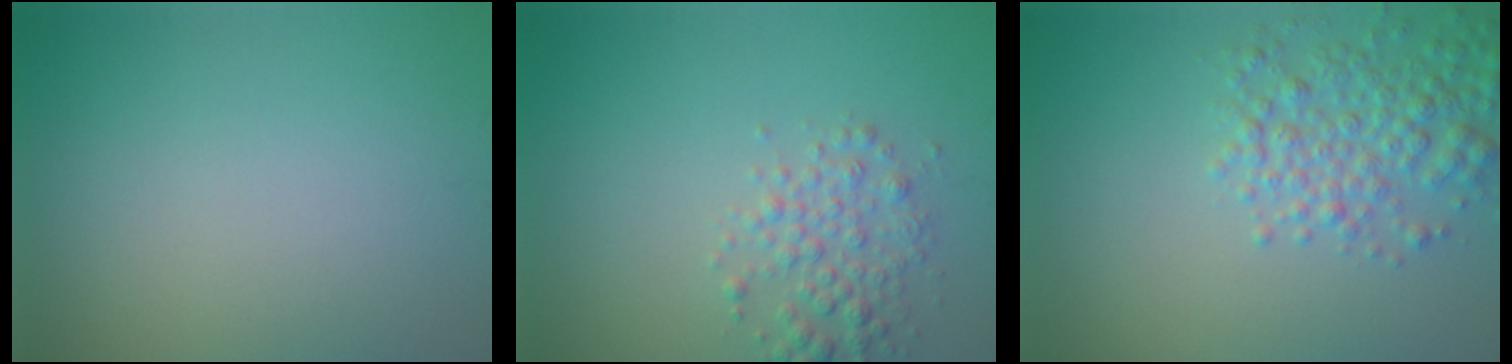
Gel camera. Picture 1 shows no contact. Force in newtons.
{"total": 2.7, "press": 2.7, "slide": 0.0}
{"total": 4.1, "press": 4.1, "slide": 0.1}